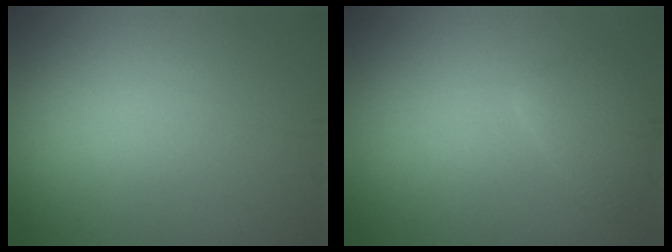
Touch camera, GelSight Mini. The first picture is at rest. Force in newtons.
{"total": 2.4, "press": 2.4, "slide": 0.2}